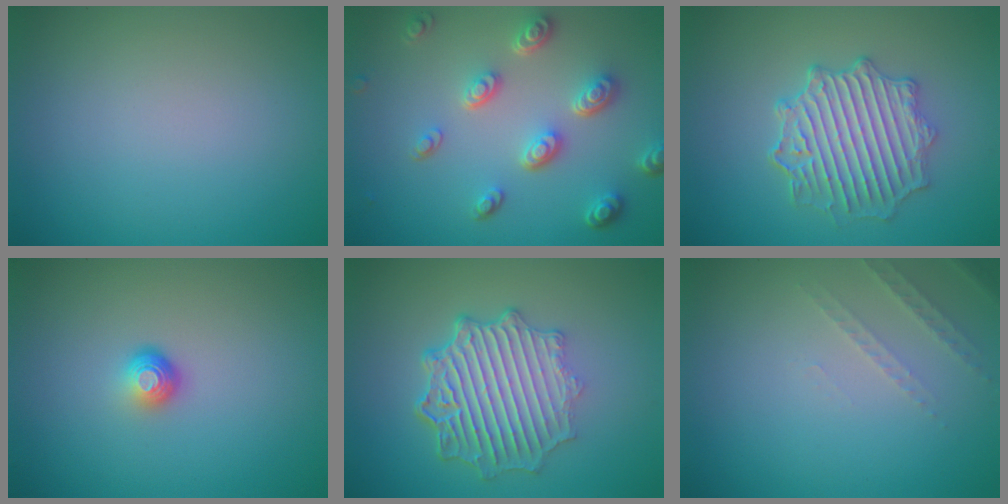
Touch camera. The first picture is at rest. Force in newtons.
{"total": 4.7, "press": 3.6, "slide": 3.1}
{"total": 5.2, "press": 4.6, "slide": 2.2}
{"total": 1.6, "press": 1.0, "slide": 1.3}
{"total": 7.0, "press": 5.3, "slide": 4.5}
{"total": 1.5, "press": 1.4, "slide": 0.4}